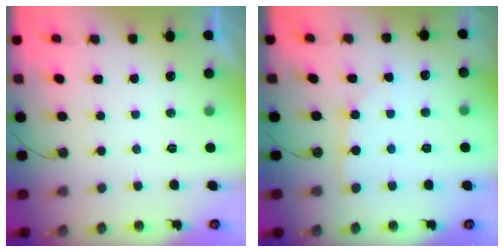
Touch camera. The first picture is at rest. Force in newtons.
{"total": 2.8, "press": 2.8, "slide": 0.3}